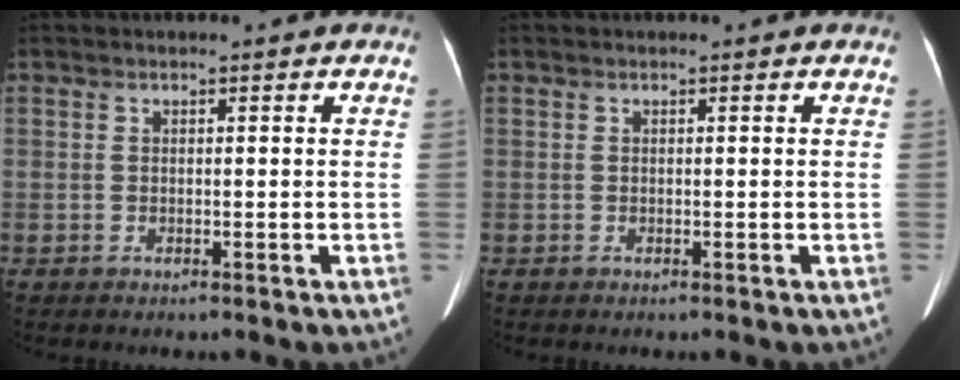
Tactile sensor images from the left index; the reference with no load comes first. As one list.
[{"total": 0.0}]